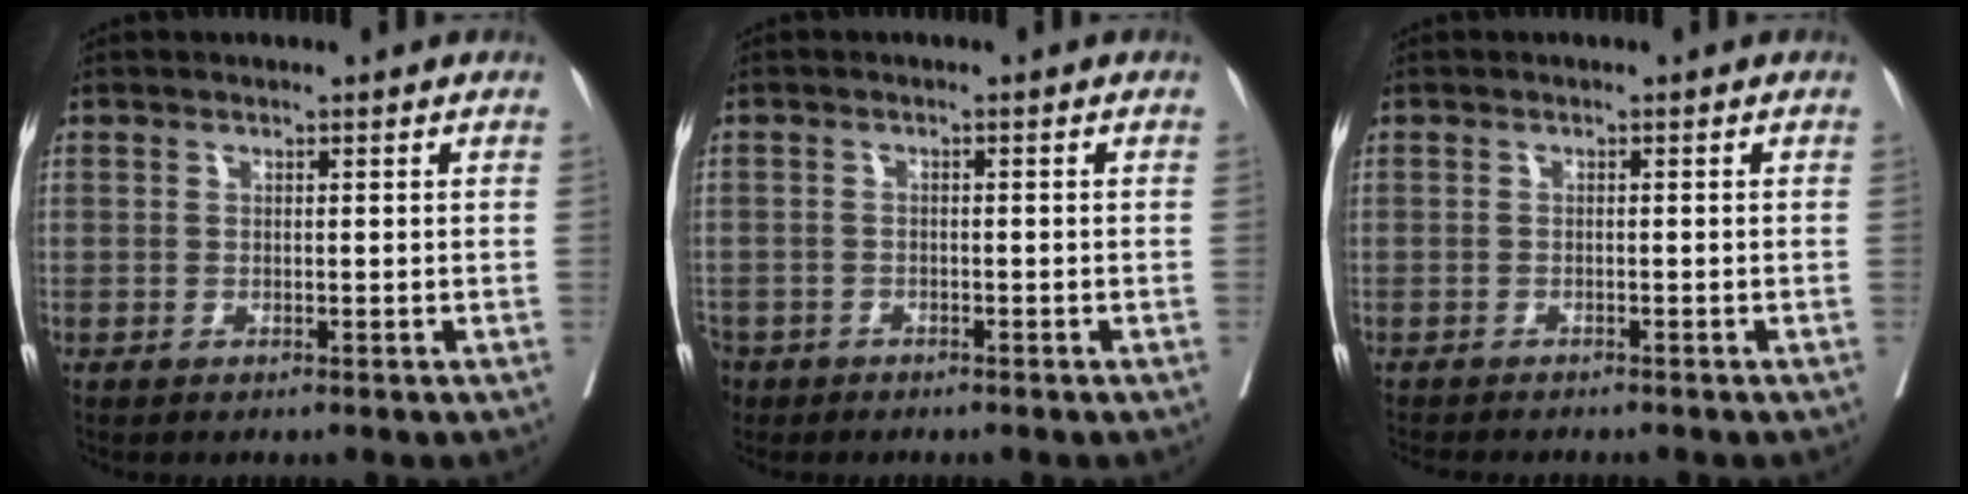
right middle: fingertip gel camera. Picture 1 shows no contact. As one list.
[{"total": 5.4, "force": [-3.9, 3.6, 1.2], "torque": [-0.039, -0.003, -0.070]}, {"total": 6.0, "force": [-5.5, 1.1, 2.4], "torque": [-0.028, -0.006, -0.077]}]